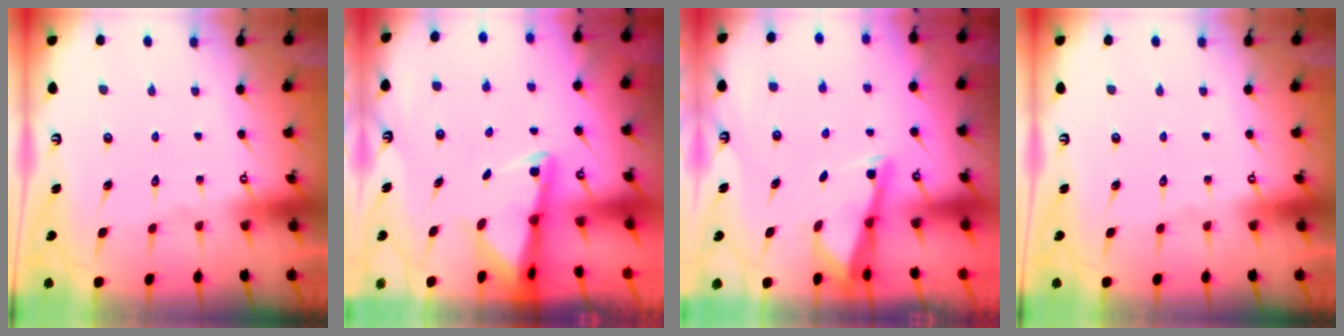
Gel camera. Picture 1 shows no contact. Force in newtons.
{"total": 2.9, "press": 2.9, "slide": 0.6}
{"total": 2.5, "press": 2.5, "slide": 0.1}
{"total": 0.0}